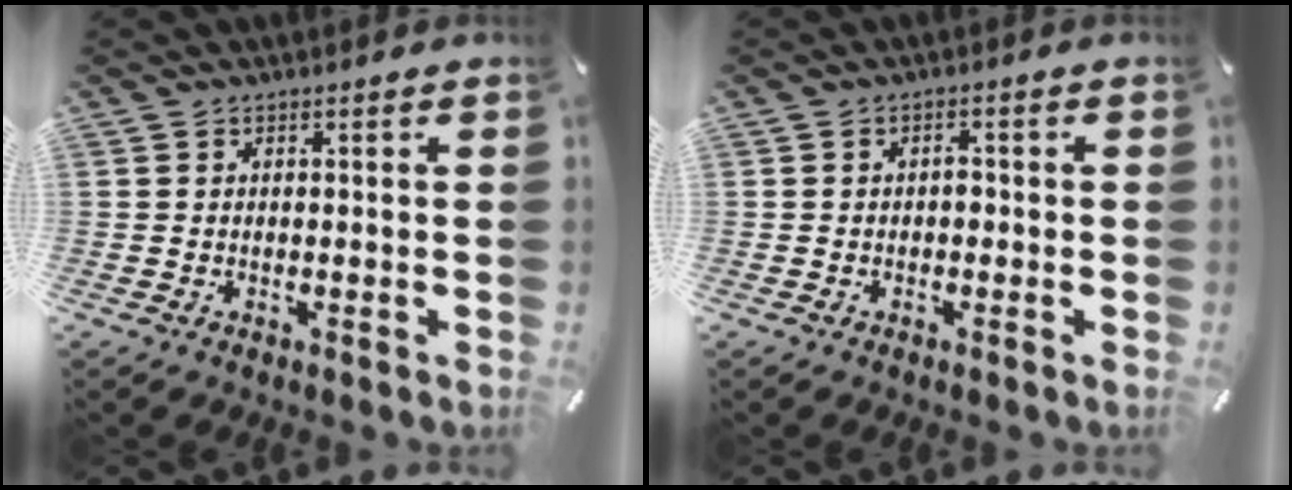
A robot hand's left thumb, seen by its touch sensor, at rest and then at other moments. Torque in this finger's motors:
{"motor_torque": [0.35, 0.17, 0.10, 0.15, -0.01]}